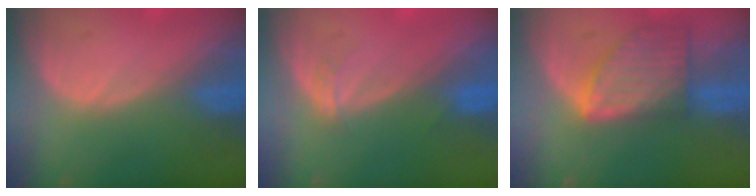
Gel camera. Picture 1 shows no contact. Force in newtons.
{"total": 1.5, "press": 1.4, "slide": 0.3}
{"total": 8.1, "press": 7.4, "slide": 3.4}